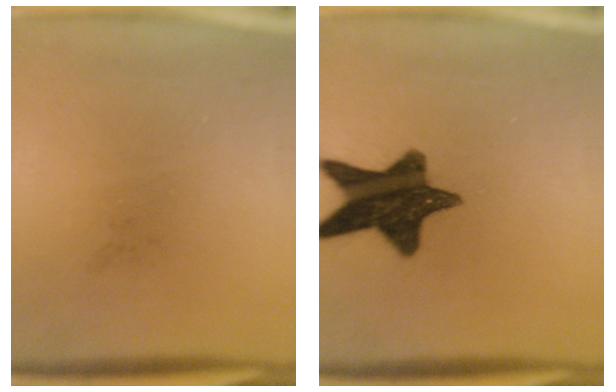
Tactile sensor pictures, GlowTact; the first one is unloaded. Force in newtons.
{"total": 13.6}